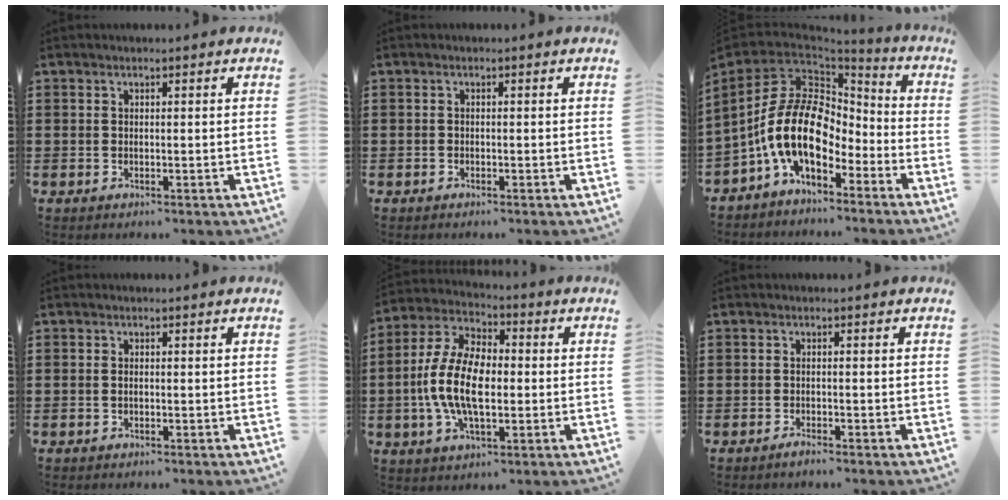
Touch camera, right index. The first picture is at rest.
{"total": 0.7, "force": [-0.6, 0.2, -0.1], "torque": [0.001, 0.000, -0.013]}
{"total": 15.4, "force": [-3.6, 9.3, 11.7], "torque": [-0.265, 0.018, -0.075]}
{"total": 0.6, "force": [-0.1, 0.3, 0.5], "torque": [-0.012, -0.001, -0.002]}
{"total": 11.0, "force": [-1.6, 5.7, 9.2], "torque": [-0.219, -0.004, -0.036]}
{"total": 1.1, "force": [-1.0, 0.1, 0.4], "torque": [-0.009, -0.006, -0.019]}